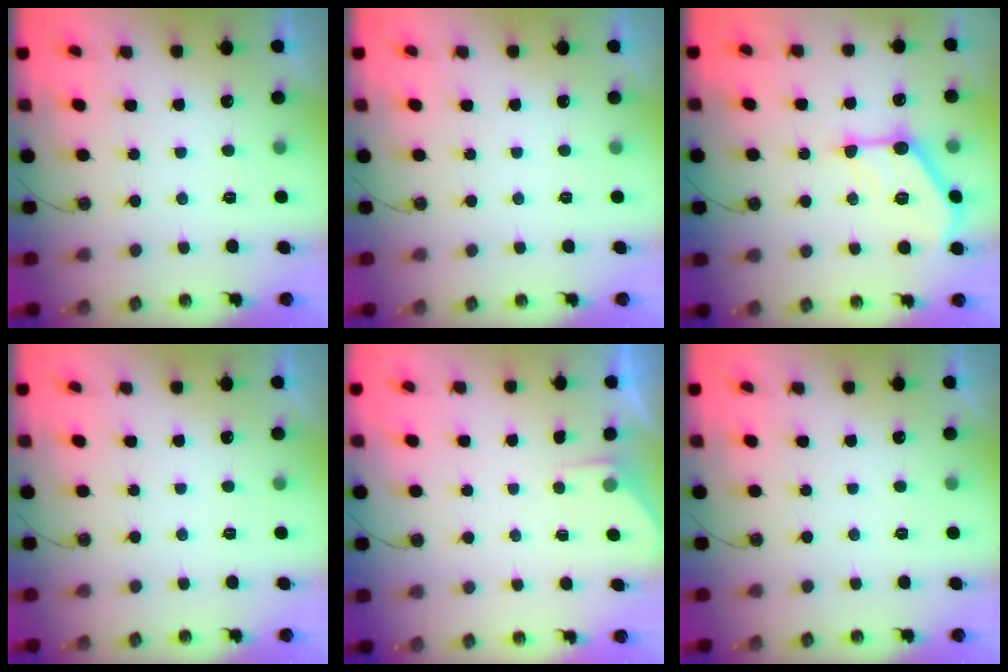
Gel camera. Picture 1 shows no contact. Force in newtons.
{"total": 0.0}
{"total": 13.6, "press": 13.6, "slide": 0.7}
{"total": 0.0}
{"total": 1.4, "press": 1.3, "slide": 0.2}
{"total": 0.0}